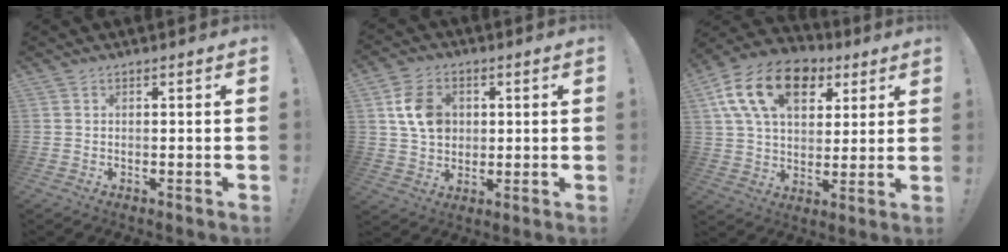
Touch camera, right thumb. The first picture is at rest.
{"total": 11.5, "force": [2.9, 9.2, 6.3], "torque": [-0.092, 0.001, 0.059]}
{"total": 19.6, "force": [8.6, 12.3, 12.6], "torque": [-0.215, -0.022, 0.159]}